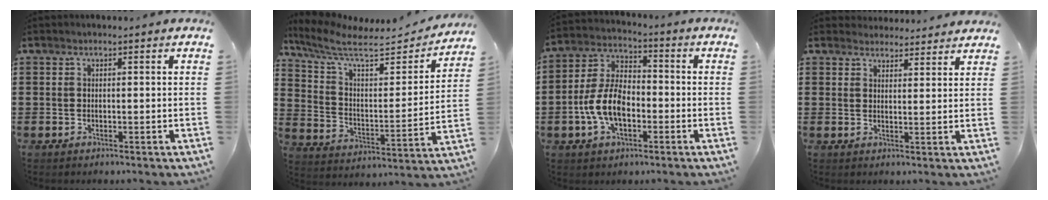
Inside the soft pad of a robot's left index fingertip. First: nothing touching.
{"total": 8.5, "force": [6.7, 2.1, 4.9], "torque": [-0.122, -0.039, 0.111]}
{"total": 9.3, "force": [-2.8, 5.3, 7.1], "torque": [-0.170, 0.004, -0.058]}
{"total": 3.2, "force": [3.2, 0.7, 0.0], "torque": [-0.010, -0.007, 0.060]}